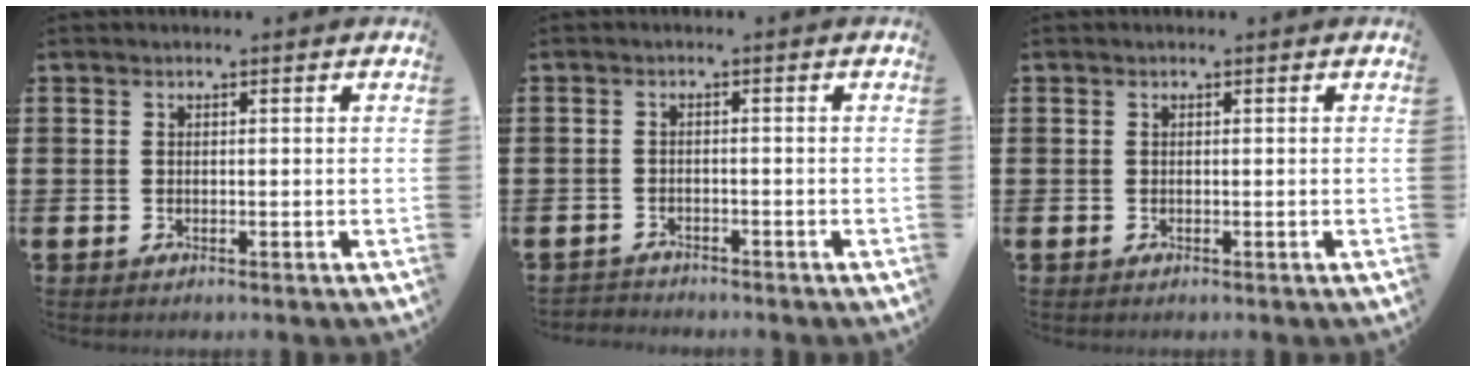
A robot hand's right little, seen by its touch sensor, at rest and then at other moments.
{"total": 1.2, "force": [-1.2, 0.2, -0.2], "torque": [-0.001, 0.004, -0.028]}
{"total": 0.0}